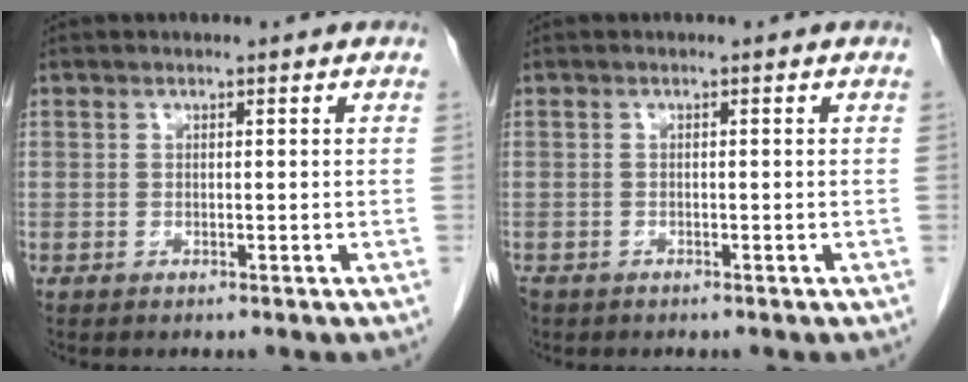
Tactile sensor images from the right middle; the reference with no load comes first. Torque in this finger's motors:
{"motor_torque": [0.03, 0.00, 0.08, 0.00]}